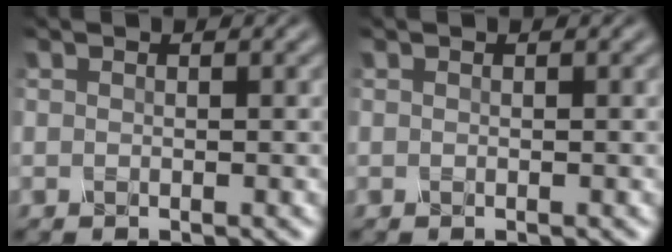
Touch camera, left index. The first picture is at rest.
{"total": 0.0}